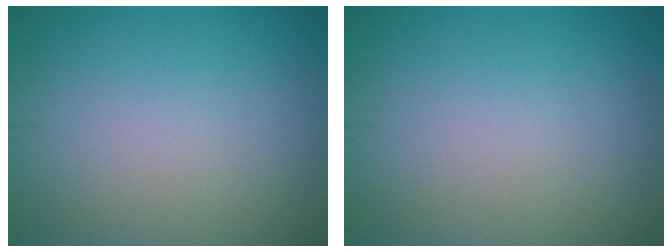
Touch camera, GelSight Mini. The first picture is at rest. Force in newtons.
{"total": 0.0}